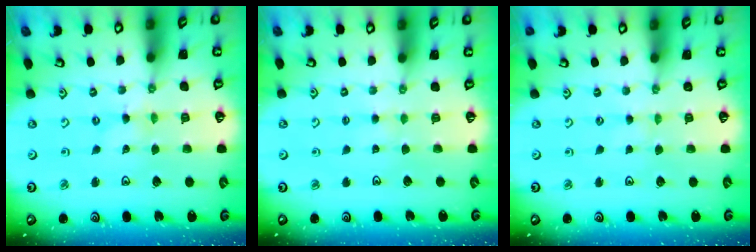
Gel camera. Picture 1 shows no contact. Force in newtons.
{"total": 1.8, "press": 1.7, "slide": 0.4}
{"total": 0.0}